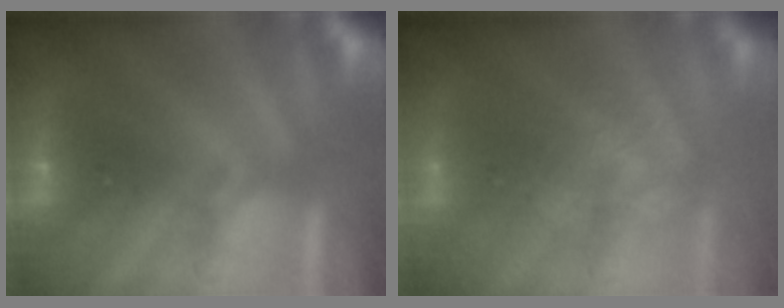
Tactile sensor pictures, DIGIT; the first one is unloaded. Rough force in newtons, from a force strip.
{"total": 3.8}